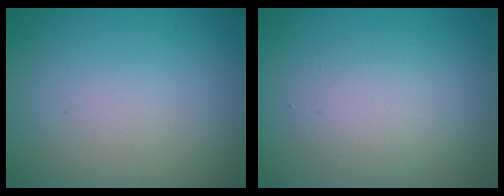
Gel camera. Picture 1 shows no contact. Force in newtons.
{"total": 2.3, "press": 2.3, "slide": 0.2}